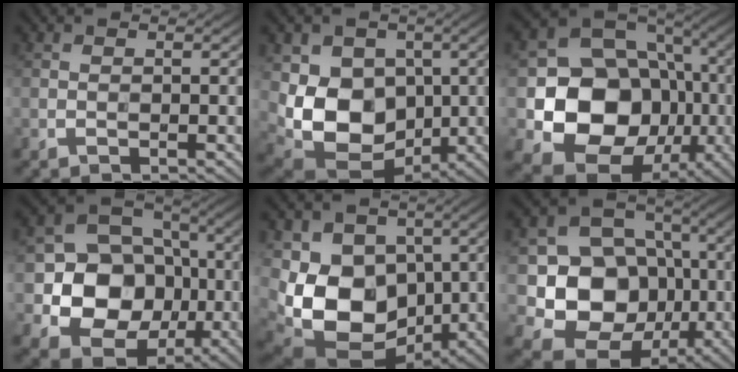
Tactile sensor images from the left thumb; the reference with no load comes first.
{"total": 11.9, "force": [-0.4, 9.3, 7.5], "torque": [-0.155, -0.029, -0.004]}
{"total": 15.6, "force": [-2.6, 12.8, 8.5], "torque": [-0.156, -0.042, -0.040]}
{"total": 13.2, "force": [-2.0, 11.4, 6.4], "torque": [-0.133, -0.020, -0.057]}
{"total": 14.8, "force": [-1.6, 11.1, 9.7], "torque": [-0.202, -0.033, -0.017]}
{"total": 13.3, "force": [-1.9, 11.3, 6.7], "torque": [-0.135, -0.024, -0.052]}